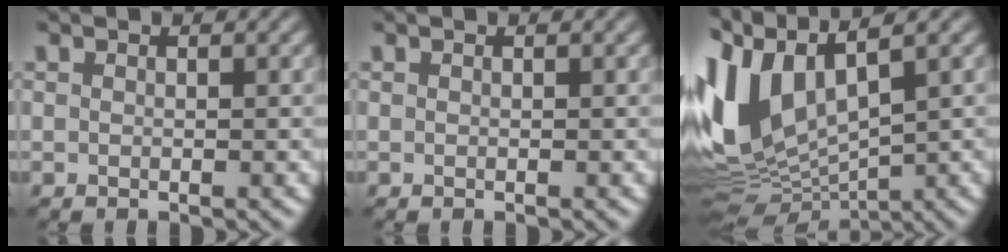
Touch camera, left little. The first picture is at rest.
{"total": 0.0}
{"total": 9.8, "force": [3.4, 4.8, 7.8], "torque": [-0.190, 0.006, 0.065]}